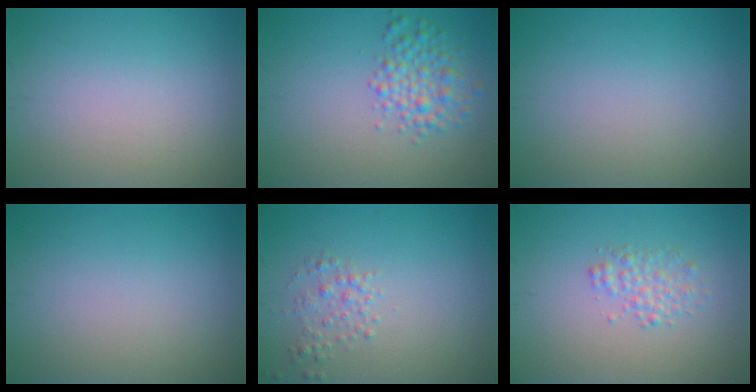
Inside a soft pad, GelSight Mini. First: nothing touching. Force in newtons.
{"total": 3.2, "press": 3.2, "slide": 0.0}
{"total": 0.0}
{"total": 0.0}
{"total": 1.6, "press": 1.6, "slide": 0.1}
{"total": 2.0, "press": 2.0, "slide": 0.1}